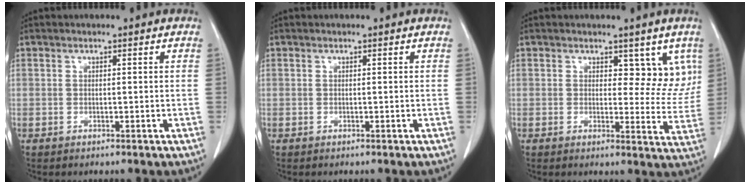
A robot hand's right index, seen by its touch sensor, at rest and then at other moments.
{"total": 0.0}
{"total": 6.3, "force": [3.7, 3.7, 3.4], "torque": [-0.016, -0.010, 0.043]}